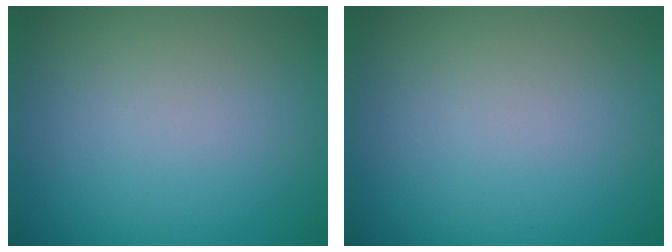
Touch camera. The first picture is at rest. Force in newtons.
{"total": 0.0}